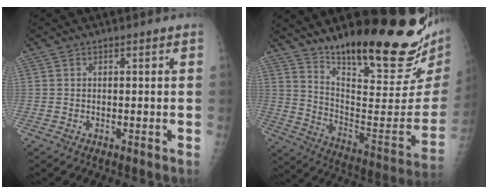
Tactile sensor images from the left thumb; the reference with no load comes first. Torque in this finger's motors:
{"motor_torque": [0.76, 0.64, 1.42, -1.35, 0.13]}